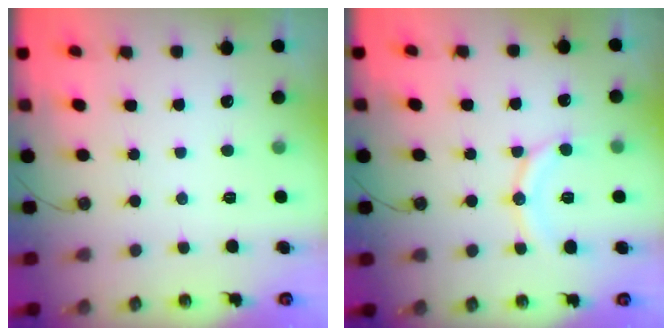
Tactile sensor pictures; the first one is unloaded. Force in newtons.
{"total": 11.5, "press": 11.5, "slide": 1.0}